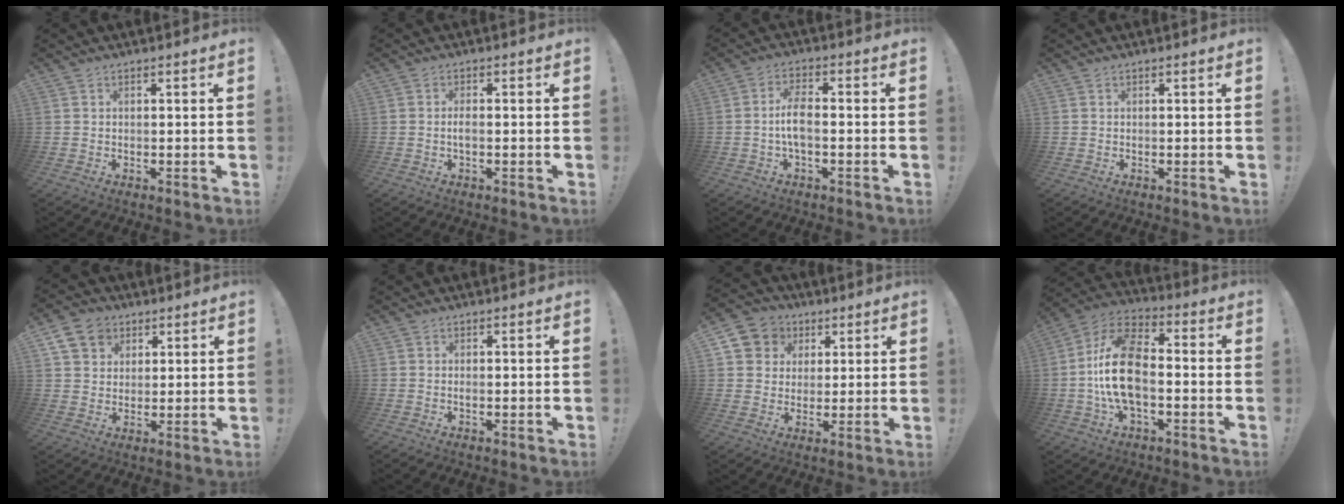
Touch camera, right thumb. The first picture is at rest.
{"total": 1.2, "force": [-0.4, 0.3, 1.1], "torque": [-0.020, 0.001, -0.009]}
{"total": 7.1, "force": [-1.3, 2.7, 6.5], "torque": [-0.129, 0.002, -0.026]}
{"total": 0.0}
{"total": 9.0, "force": [4.6, 7.1, 3.0], "torque": [-0.041, -0.021, 0.092]}
{"total": 0.5, "force": [-0.1, 0.1, 0.5], "torque": [-0.011, 0.001, -0.003]}
{"total": 8.4, "force": [2.6, 7.7, 1.9], "torque": [-0.025, -0.012, 0.055]}
{"total": 18.0, "force": [-2.6, 9.9, 14.8], "torque": [-0.281, 0.019, -0.044]}